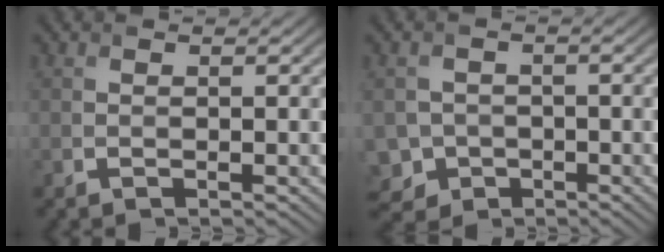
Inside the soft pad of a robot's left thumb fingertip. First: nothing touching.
{"total": 5.1, "force": [-2.3, 4.3, 1.4], "torque": [-0.033, -0.004, -0.055]}